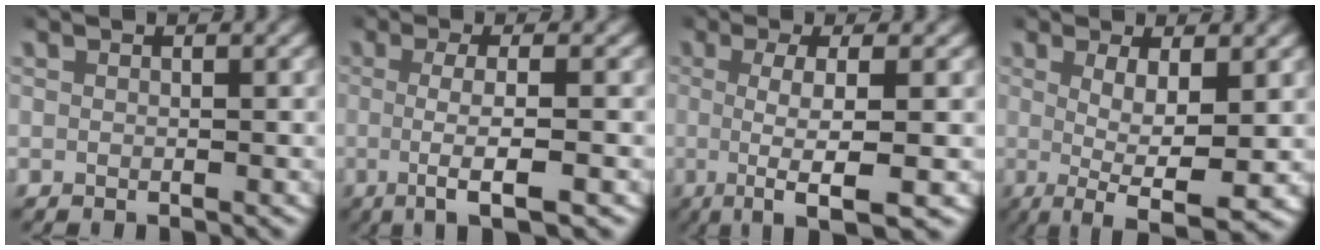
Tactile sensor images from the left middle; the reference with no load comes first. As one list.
[{"total": 4.9, "force": [-1.8, 0.3, 4.5], "torque": [-0.078, -0.010, -0.025]}, {"total": 6.8, "force": [-4.0, 0.7, 5.5], "torque": [-0.090, -0.021, -0.052]}, {"total": 6.7, "force": [-3.5, 1.7, 5.4], "torque": [-0.097, -0.036, -0.037]}]